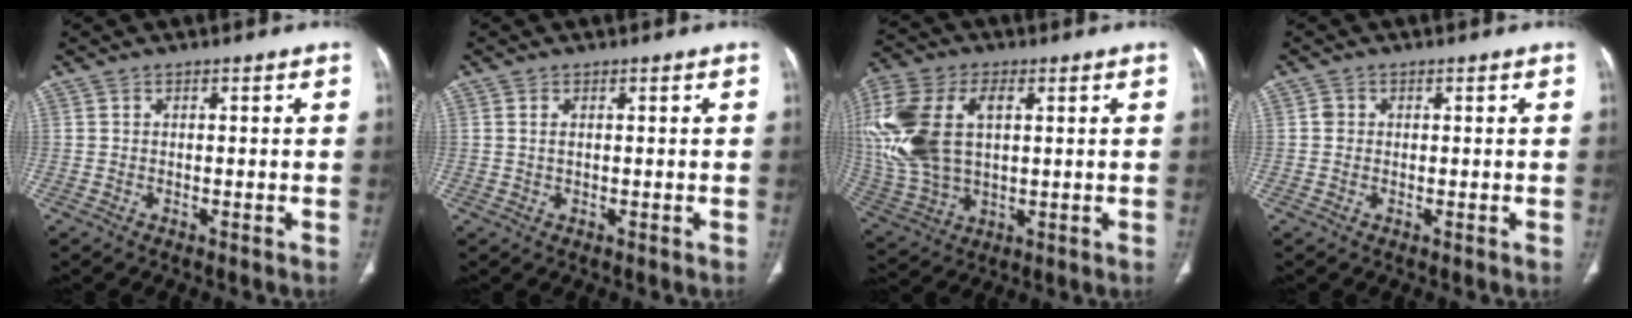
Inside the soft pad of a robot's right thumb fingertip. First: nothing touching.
{"total": 1.0, "force": [0.3, 0.5, 0.8], "torque": [-0.022, 0.003, 0.009]}
{"total": 21.2, "force": [3.8, 12.7, 16.5], "torque": [-0.388, 0.000, 0.075]}
{"total": 1.2, "force": [0.1, 1.1, 0.4], "torque": [-0.002, 0.003, 0.002]}